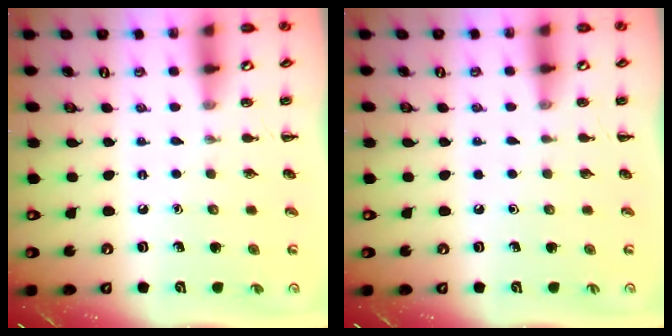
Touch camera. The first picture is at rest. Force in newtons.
{"total": 0.0}